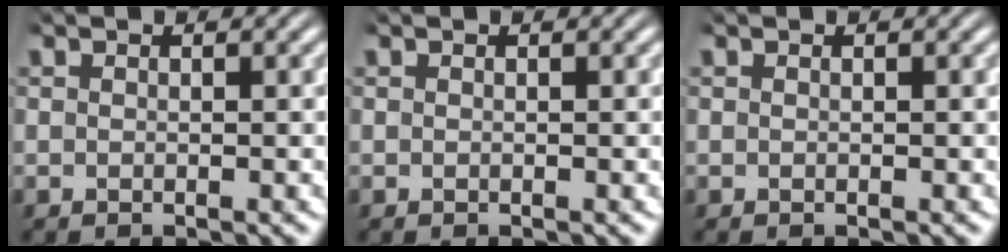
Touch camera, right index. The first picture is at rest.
{"total": 0.0}
{"total": 0.0}